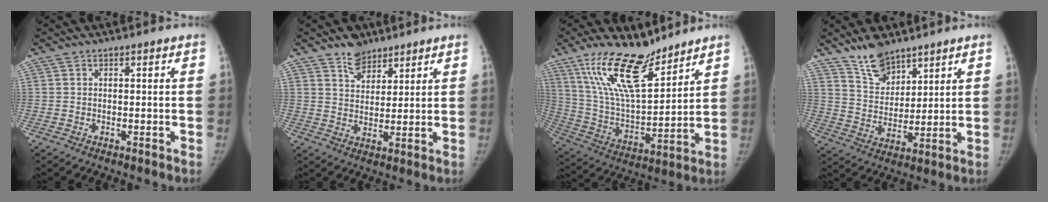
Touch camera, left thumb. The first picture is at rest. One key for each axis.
{"total": 5.4, "fx": 4.1, "fy": 3.2, "fz": 1.5, "tx": 0.001, "ty": -0.031, "tz": 0.074}
{"total": 18.3, "fx": 13.1, "fy": 6.1, "fz": 11.2, "tx": -0.176, "ty": -0.071, "tz": 0.253}
{"total": 8.3, "fx": 6.8, "fy": 3.8, "fz": 2.9, "tx": -0.027, "ty": -0.049, "tz": 0.134}